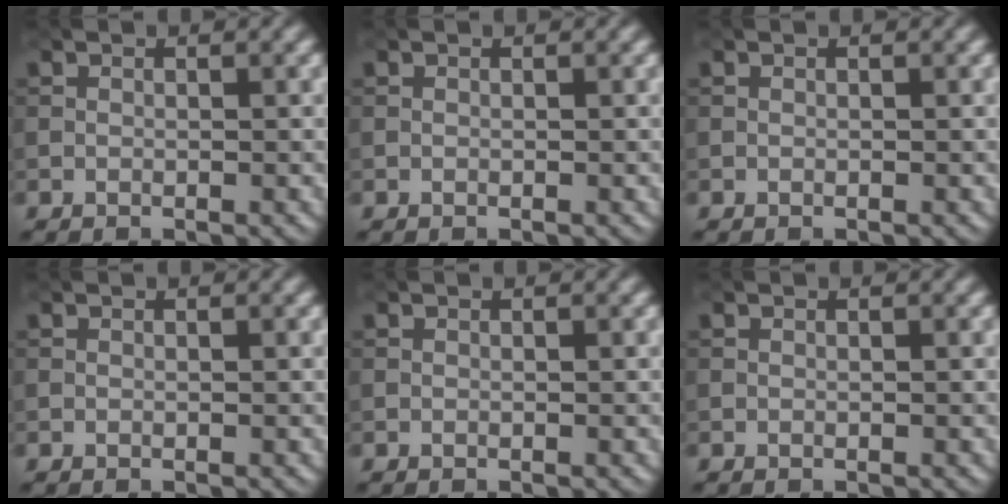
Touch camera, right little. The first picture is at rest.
{"total": 0.0}
{"total": 0.0}
{"total": 0.0}
{"total": 0.0}
{"total": 0.0}